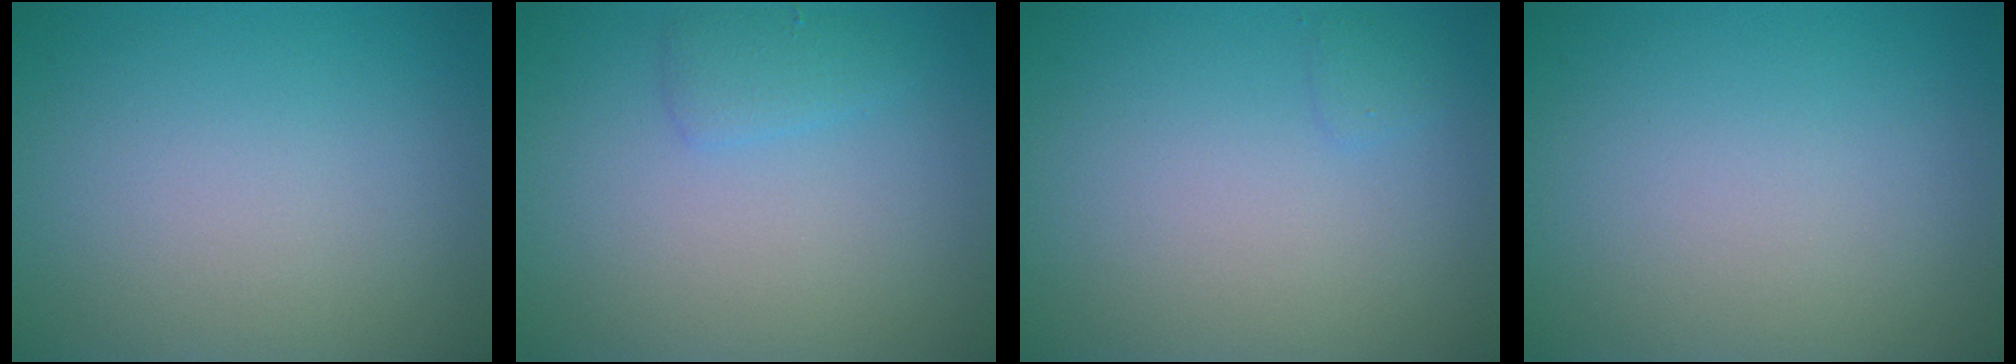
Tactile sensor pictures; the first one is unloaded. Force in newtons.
{"total": 1.4, "press": 1.4, "slide": 0.1}
{"total": 0.7, "press": 0.7, "slide": 0.1}
{"total": 0.0}